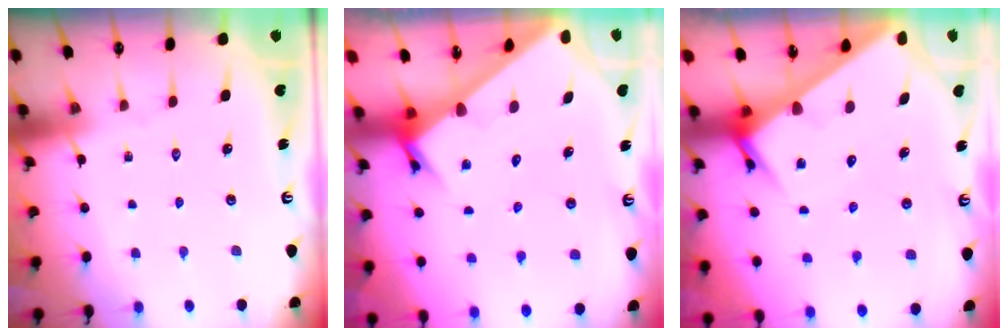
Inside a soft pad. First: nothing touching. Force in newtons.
{"total": 3.6, "press": 3.6, "slide": 0.3}
{"total": 5.5, "press": 5.4, "slide": 0.5}